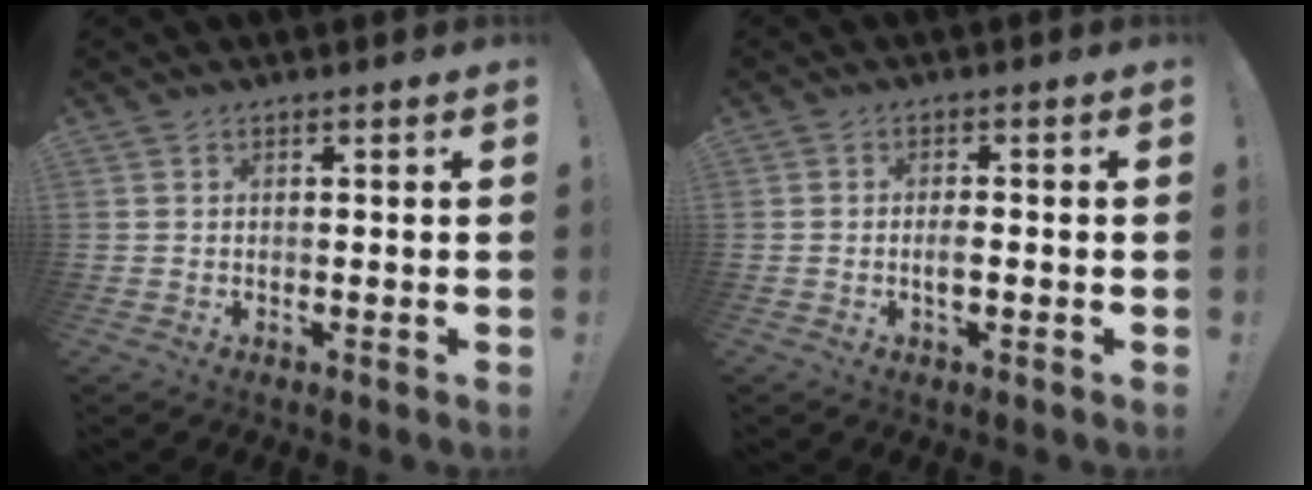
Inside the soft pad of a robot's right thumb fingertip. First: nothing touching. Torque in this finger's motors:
{"motor_torque": [-0.29, 0.30, 0.40, -0.24, 0.00]}